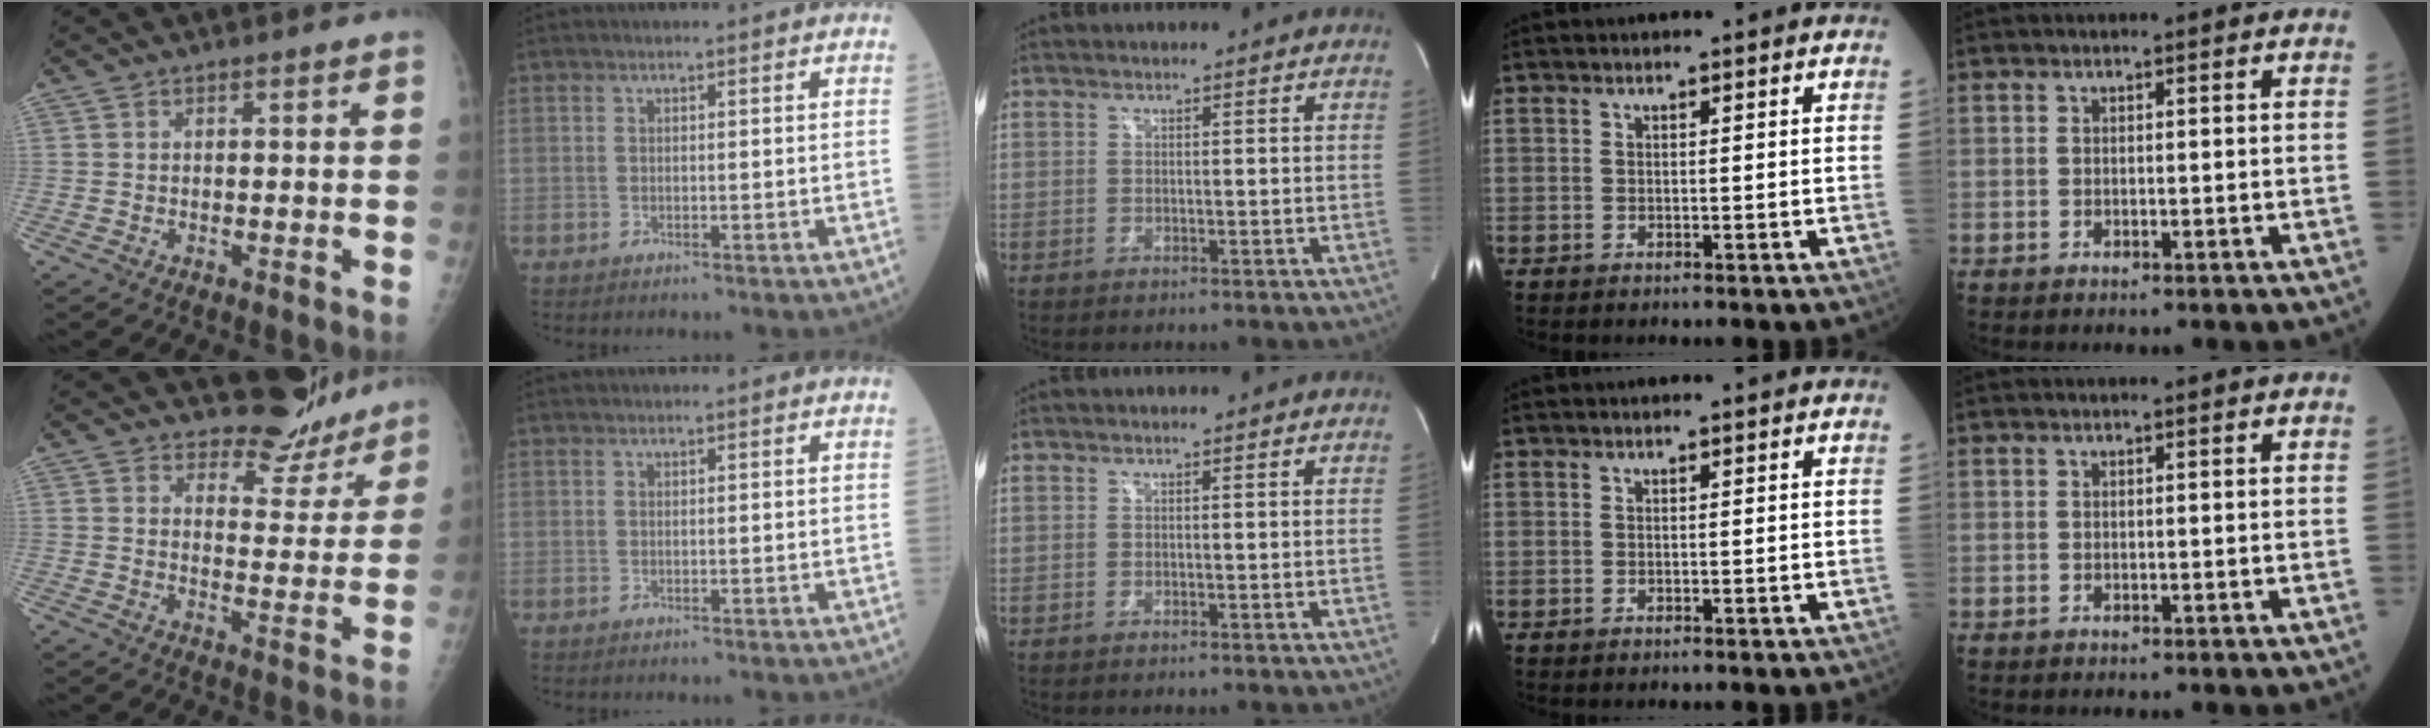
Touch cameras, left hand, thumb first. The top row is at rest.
{"thumb": {"total": 8.9, "force": [8.2, 3.5, 0.3], "torque": [0.032, -0.081, 0.104]}}